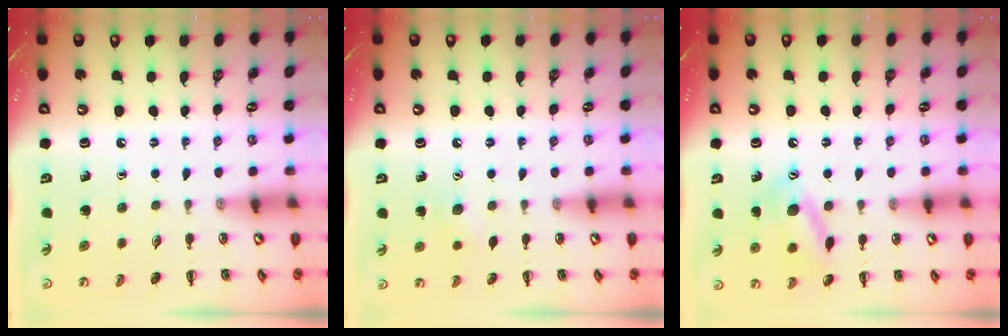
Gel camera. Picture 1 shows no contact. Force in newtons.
{"total": 5.1, "press": 5.0, "slide": 1.2}
{"total": 13.7, "press": 13.7, "slide": 1.0}